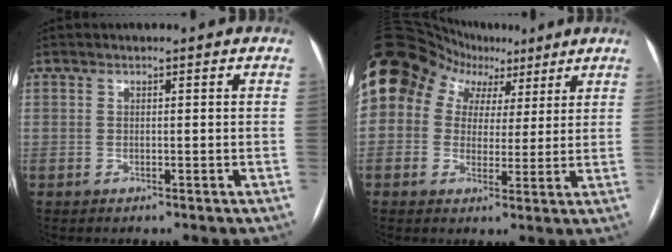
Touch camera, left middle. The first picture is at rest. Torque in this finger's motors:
{"motor_torque": [2.02, -0.12, 1.06, 0.21]}